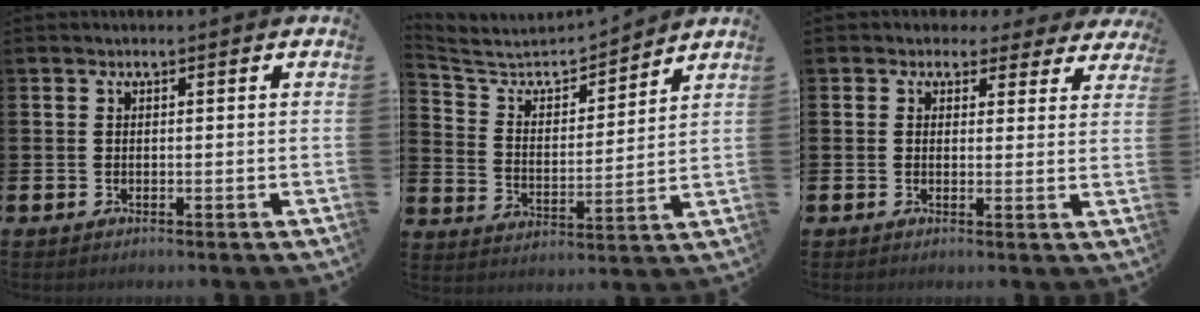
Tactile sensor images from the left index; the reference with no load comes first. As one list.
[{"total": 5.7, "force": [5.3, 1.5, 1.2], "torque": [-0.056, -0.044, 0.087]}, {"total": 2.7, "force": [2.1, 1.7, 0.0], "torque": [0.000, -0.013, 0.030]}]